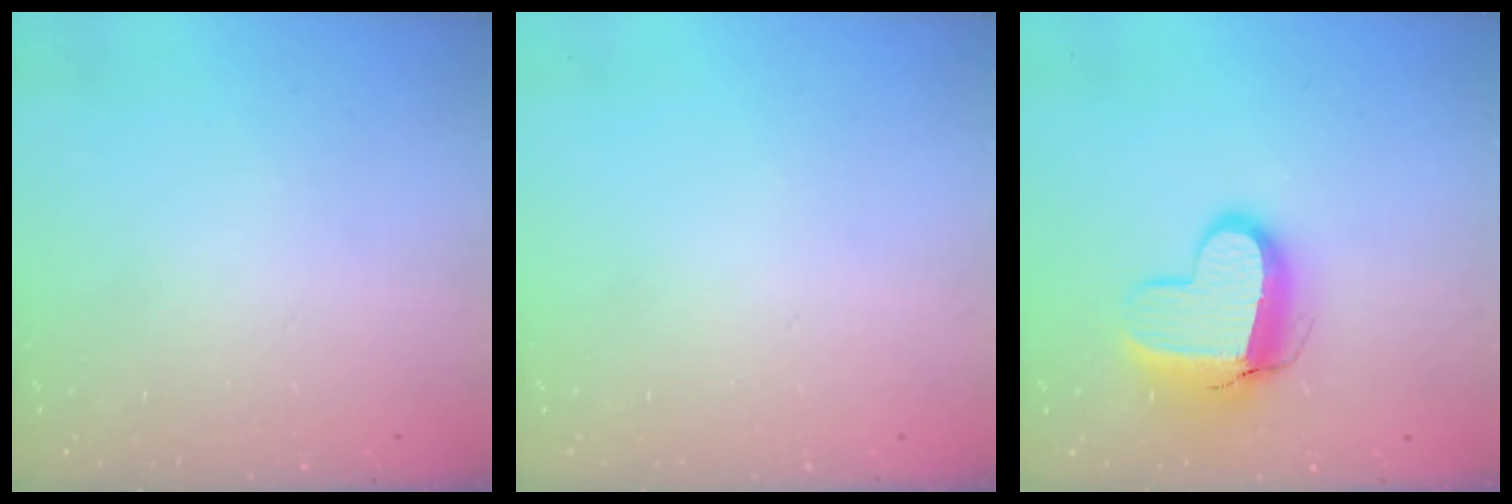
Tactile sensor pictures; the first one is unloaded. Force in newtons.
{"total": 0.0}
{"total": 11.6, "press": 11.6, "slide": 0.6}